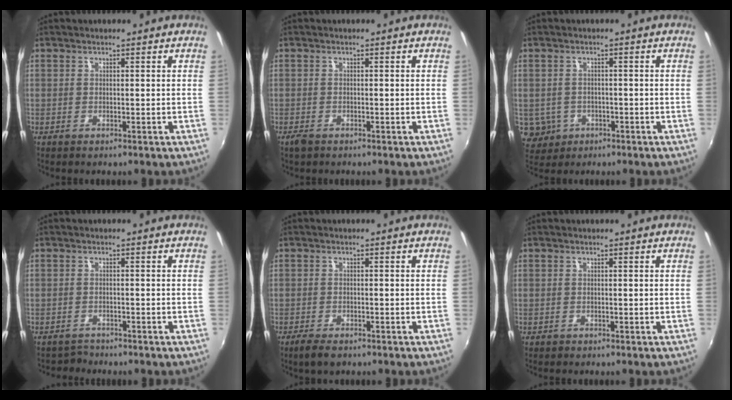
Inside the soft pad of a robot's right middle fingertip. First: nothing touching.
{"total": 1.7, "force": [-1.3, 0.9, 0.6], "torque": [-0.016, -0.004, -0.025]}
{"total": 5.4, "force": [-1.7, 4.9, 1.4], "torque": [-0.041, 0.000, -0.016]}
{"total": 1.8, "force": [-1.6, 0.8, -0.4], "torque": [0.002, 0.003, -0.028]}
{"total": 3.5, "force": [-2.6, 1.5, 1.9], "torque": [-0.050, -0.013, -0.047]}
{"total": 0.7, "force": [-0.4, 0.5, 0.0], "torque": [0.000, -0.003, -0.006]}